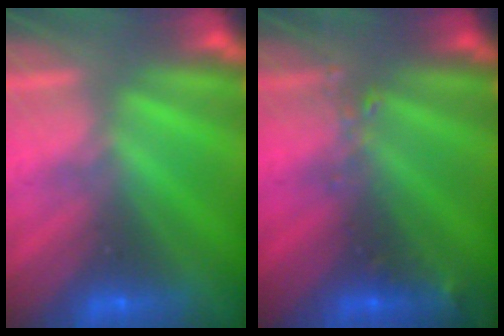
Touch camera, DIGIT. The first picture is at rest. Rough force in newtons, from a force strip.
{"total": 2.4}